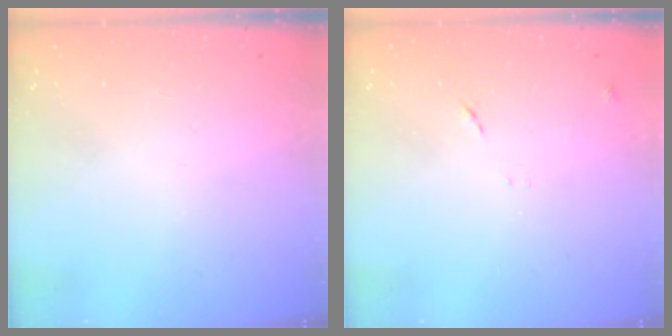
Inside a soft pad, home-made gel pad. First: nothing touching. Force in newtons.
{"total": 8.5, "press": 8.5, "slide": 0.7}